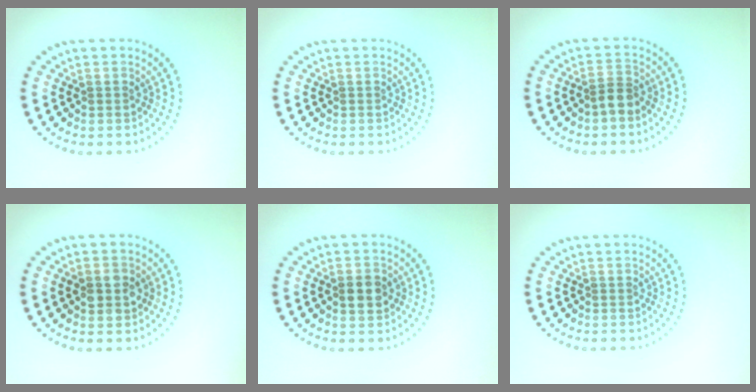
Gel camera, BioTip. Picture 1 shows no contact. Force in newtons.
{"total": 0.0}
{"total": 2.1, "press": 1.7, "slide": 1.1}
{"total": 2.3, "press": 2.3, "slide": 0.2}
{"total": 2.8, "press": 2.8, "slide": 0.1}
{"total": 0.0}